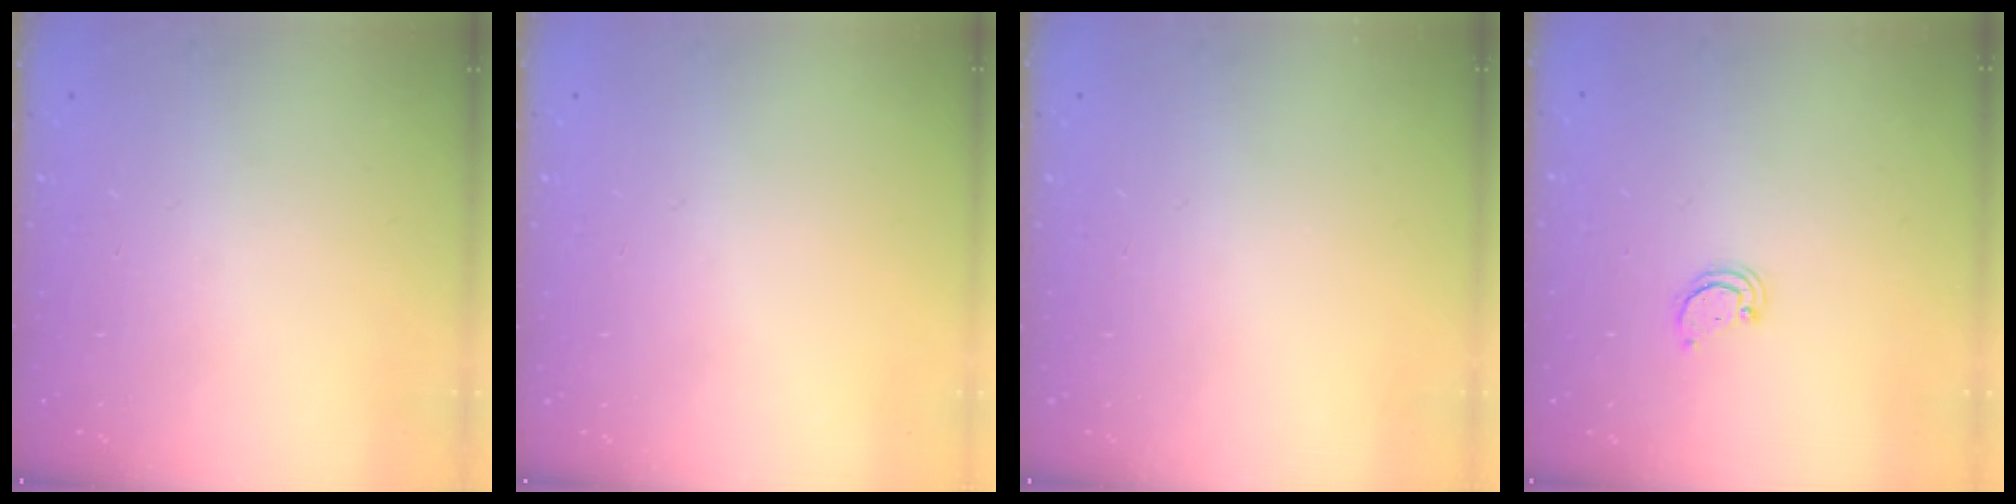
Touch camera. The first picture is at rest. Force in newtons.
{"total": 0.0}
{"total": 0.0}
{"total": 2.2, "press": 2.2, "slide": 0.1}